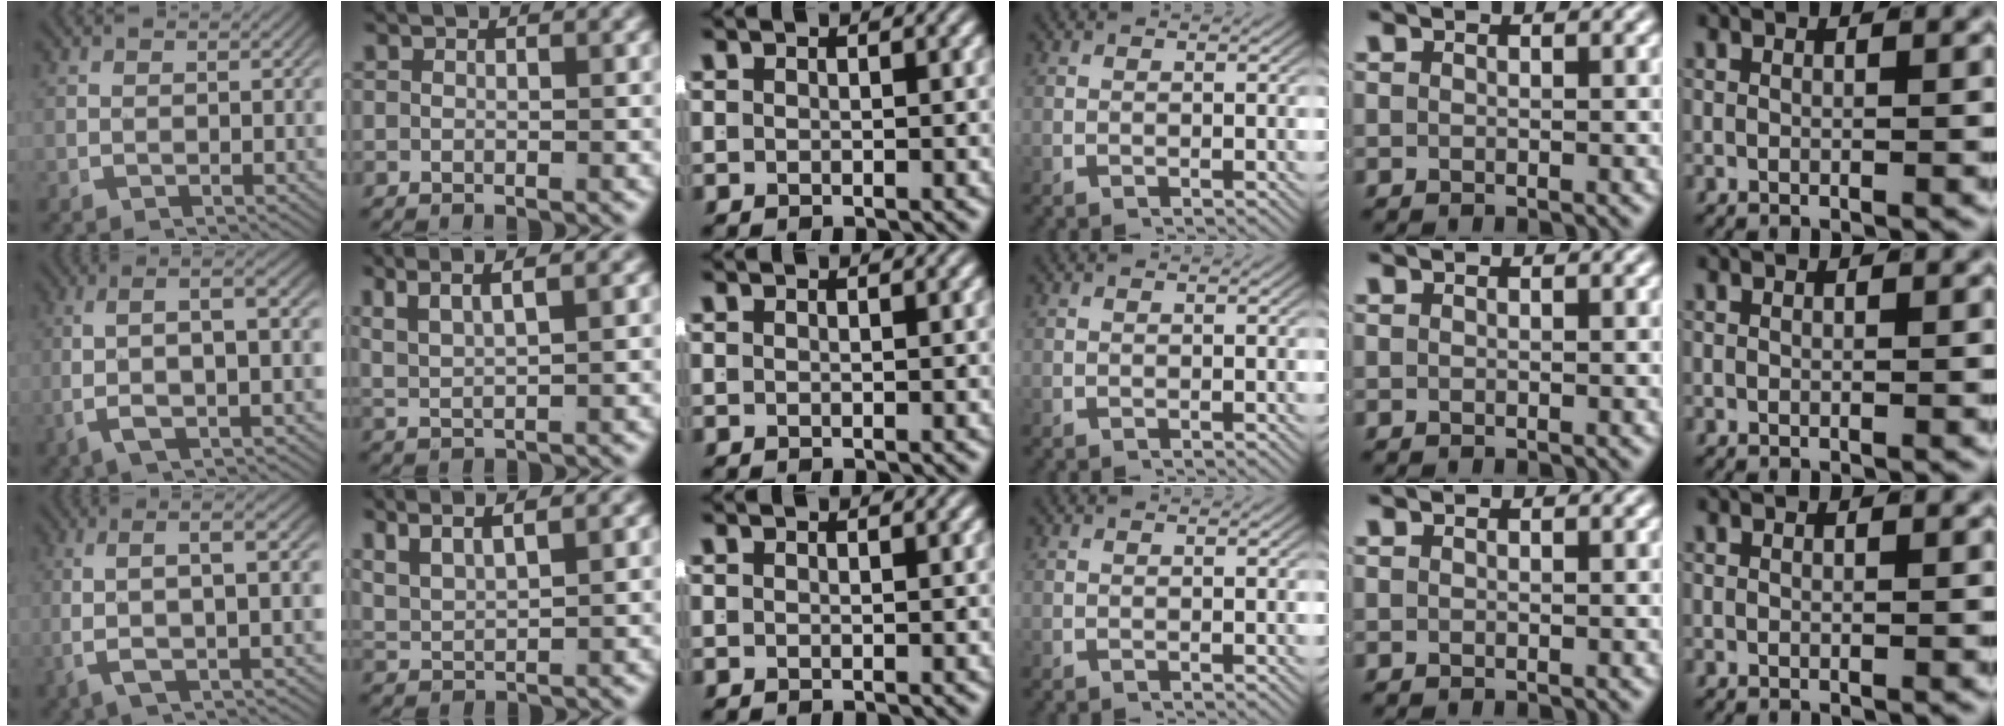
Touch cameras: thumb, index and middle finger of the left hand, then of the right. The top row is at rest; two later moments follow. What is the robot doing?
{"motion": "lift_and_place", "object": "jacket"}